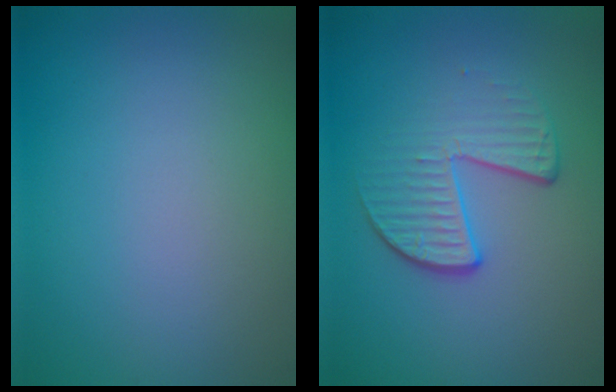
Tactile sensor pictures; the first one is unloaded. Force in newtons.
{"total": 4.0, "press": 2.7, "slide": 2.9}